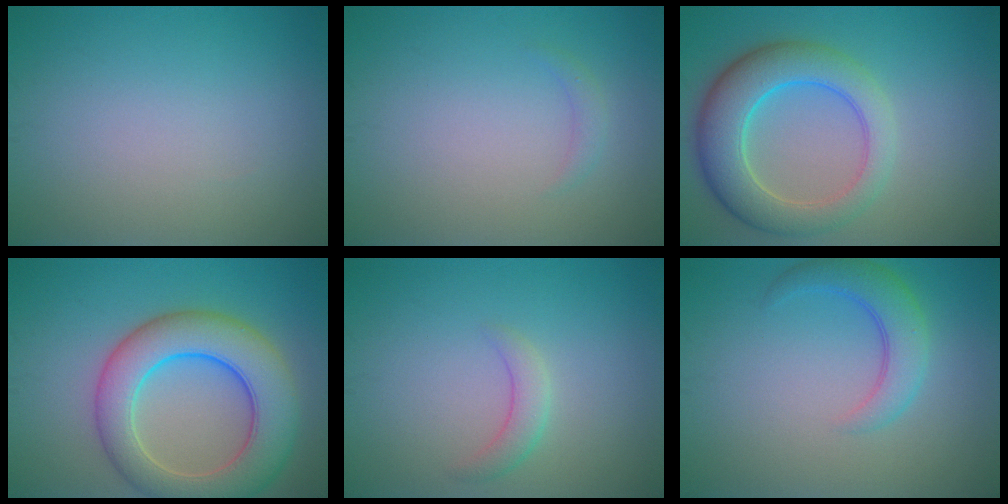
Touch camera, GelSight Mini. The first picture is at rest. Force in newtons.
{"total": 0.9, "press": 0.9, "slide": 0.0}
{"total": 7.0, "press": 7.0, "slide": 0.3}
{"total": 9.0, "press": 9.0, "slide": 0.6}
{"total": 1.8, "press": 1.8, "slide": 0.2}
{"total": 3.7, "press": 3.7, "slide": 0.2}